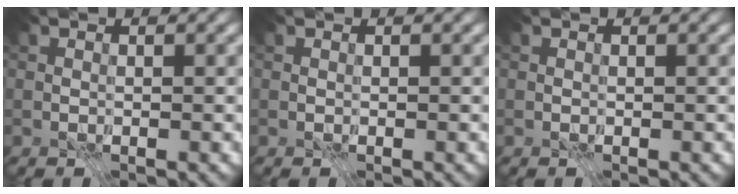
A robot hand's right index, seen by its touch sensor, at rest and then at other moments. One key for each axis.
{"total": 0.0}
{"total": 0.0}